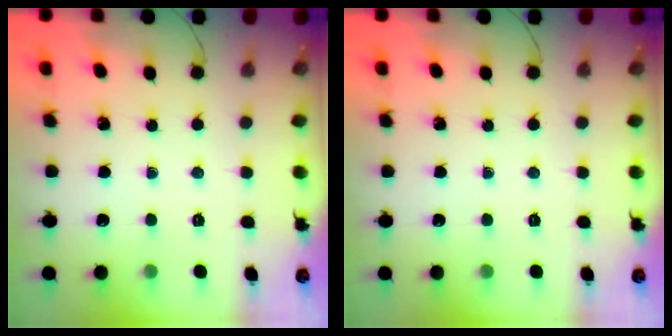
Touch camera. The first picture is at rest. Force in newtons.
{"total": 0.0}